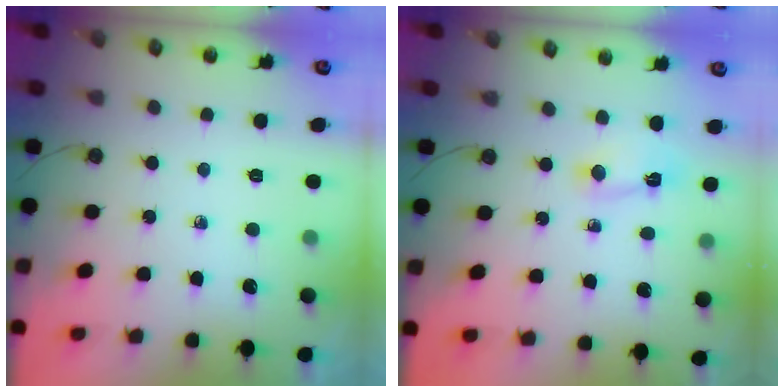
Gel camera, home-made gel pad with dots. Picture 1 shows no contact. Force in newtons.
{"total": 2.3, "press": 2.3, "slide": 0.3}